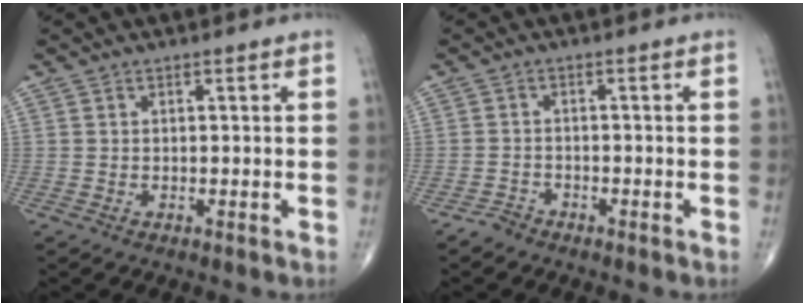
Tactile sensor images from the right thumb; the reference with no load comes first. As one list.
[{"total": 1.9, "force": [-1.7, 1.0, 0.1], "torque": [-0.004, 0.004, -0.033]}]